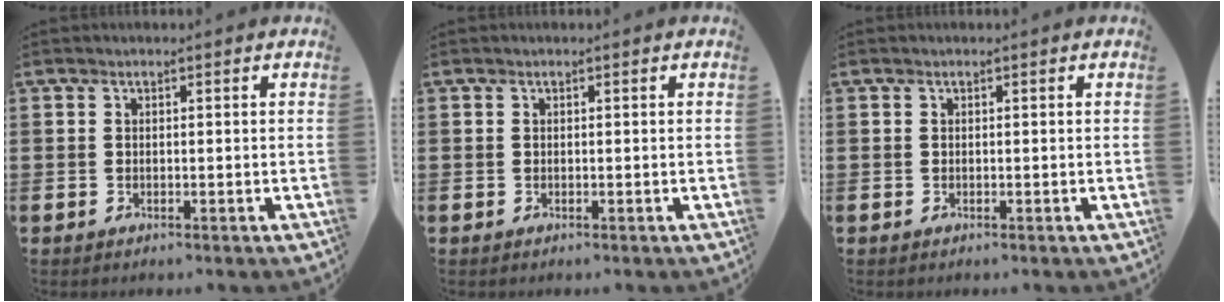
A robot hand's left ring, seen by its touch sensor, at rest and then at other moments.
{"total": 0.0}
{"total": 0.0}